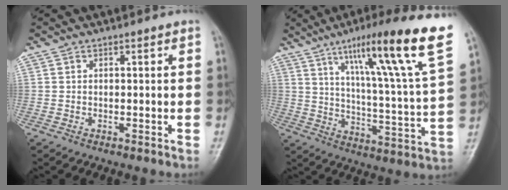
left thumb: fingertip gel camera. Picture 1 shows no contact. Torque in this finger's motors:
{"motor_torque": [0.83, 0.59, 1.45, -1.32, 0.46]}